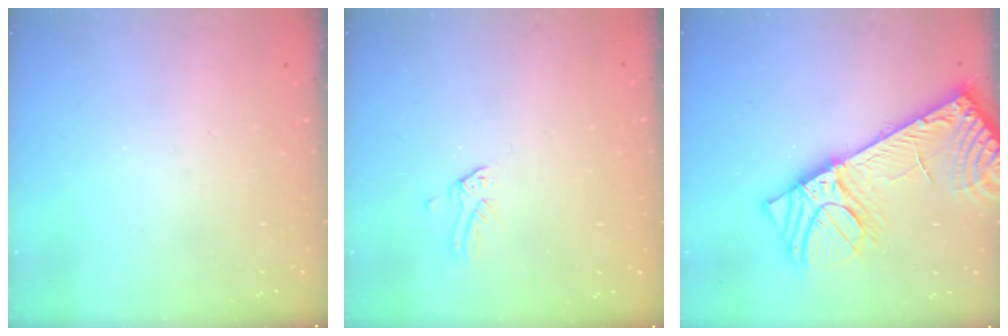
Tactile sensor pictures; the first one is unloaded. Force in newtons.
{"total": 0.0}
{"total": 17.2, "press": 16.8, "slide": 3.2}